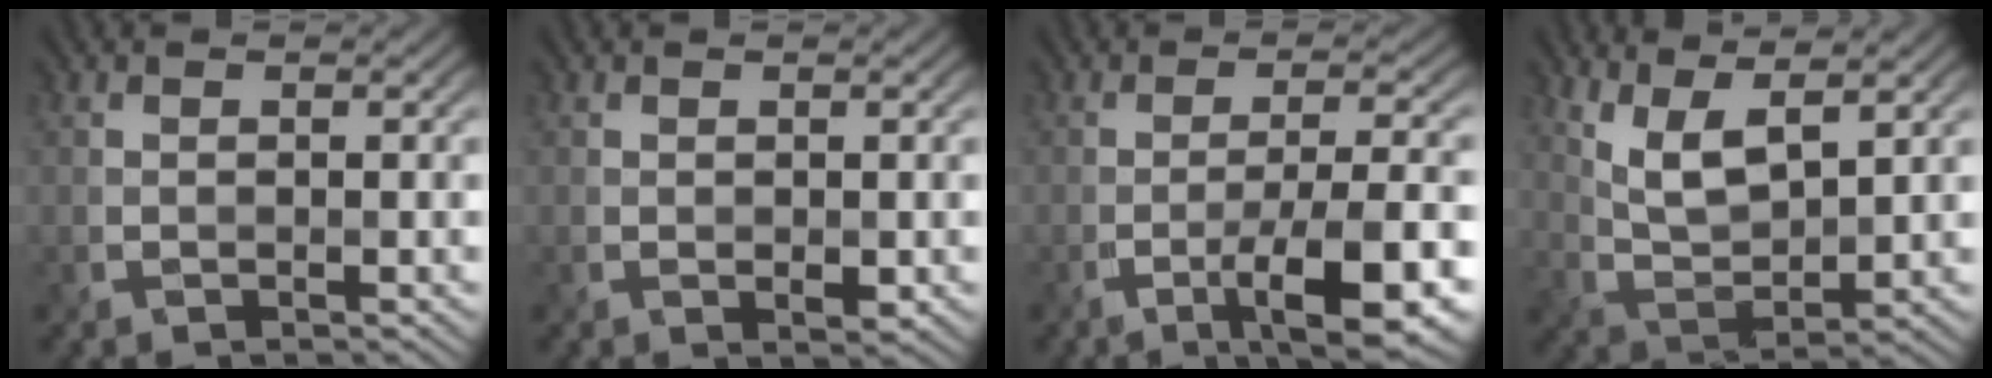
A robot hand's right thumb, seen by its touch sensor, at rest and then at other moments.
{"total": 1.1, "force": [-0.2, 0.6, 0.9], "torque": [-0.016, -0.003, 0.001]}
{"total": 9.5, "force": [-4.5, 2.0, 8.1], "torque": [-0.127, 0.002, -0.064]}
{"total": 6.4, "force": [3.9, 2.0, 4.7], "torque": [-0.107, -0.003, 0.085]}